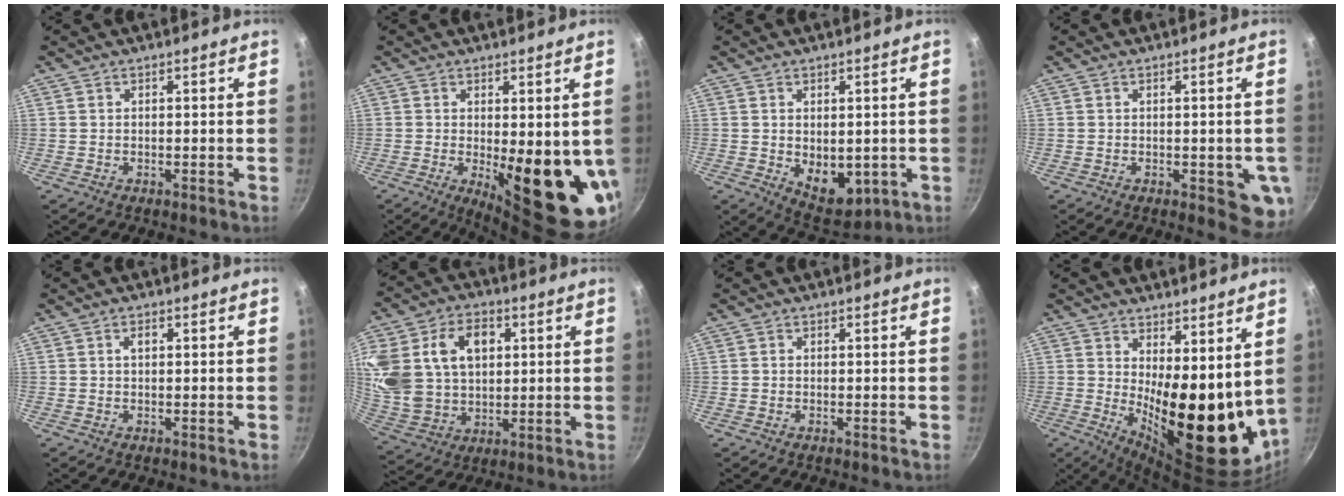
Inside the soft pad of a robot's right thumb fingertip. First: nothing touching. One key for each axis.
{"total": 15.3, "fx": -1.5, "fy": 5.4, "fz": 14.2, "tx": -0.155, "ty": -0.029, "tz": -0.005}
{"total": 8.3, "fx": -0.6, "fy": 5.4, "fz": 6.3, "tx": -0.070, "ty": -0.018, "tz": 0.009}
{"total": 6.8, "fx": -1.4, "fy": 3.1, "fz": 5.8, "tx": -0.043, "ty": -0.005, "tz": -0.015}
{"total": 1.4, "fx": 0.2, "fy": 1.0, "fz": 1.0, "tx": -0.015, "ty": 0.005, "tz": 0.003}
{"total": 24.3, "fx": 6.4, "fy": 17.6, "fz": 15.5, "tx": -0.328, "ty": 0.018, "tz": 0.127}
{"total": 0.6, "fx": -0.2, "fy": 0.5, "fz": 0.1, "tx": -0.002, "ty": 0.002, "tz": -0.006}
{"total": 19.9, "fx": 3.2, "fy": 8.8, "fz": 17.6, "tx": -0.198, "ty": -0.049, "tz": 0.068}